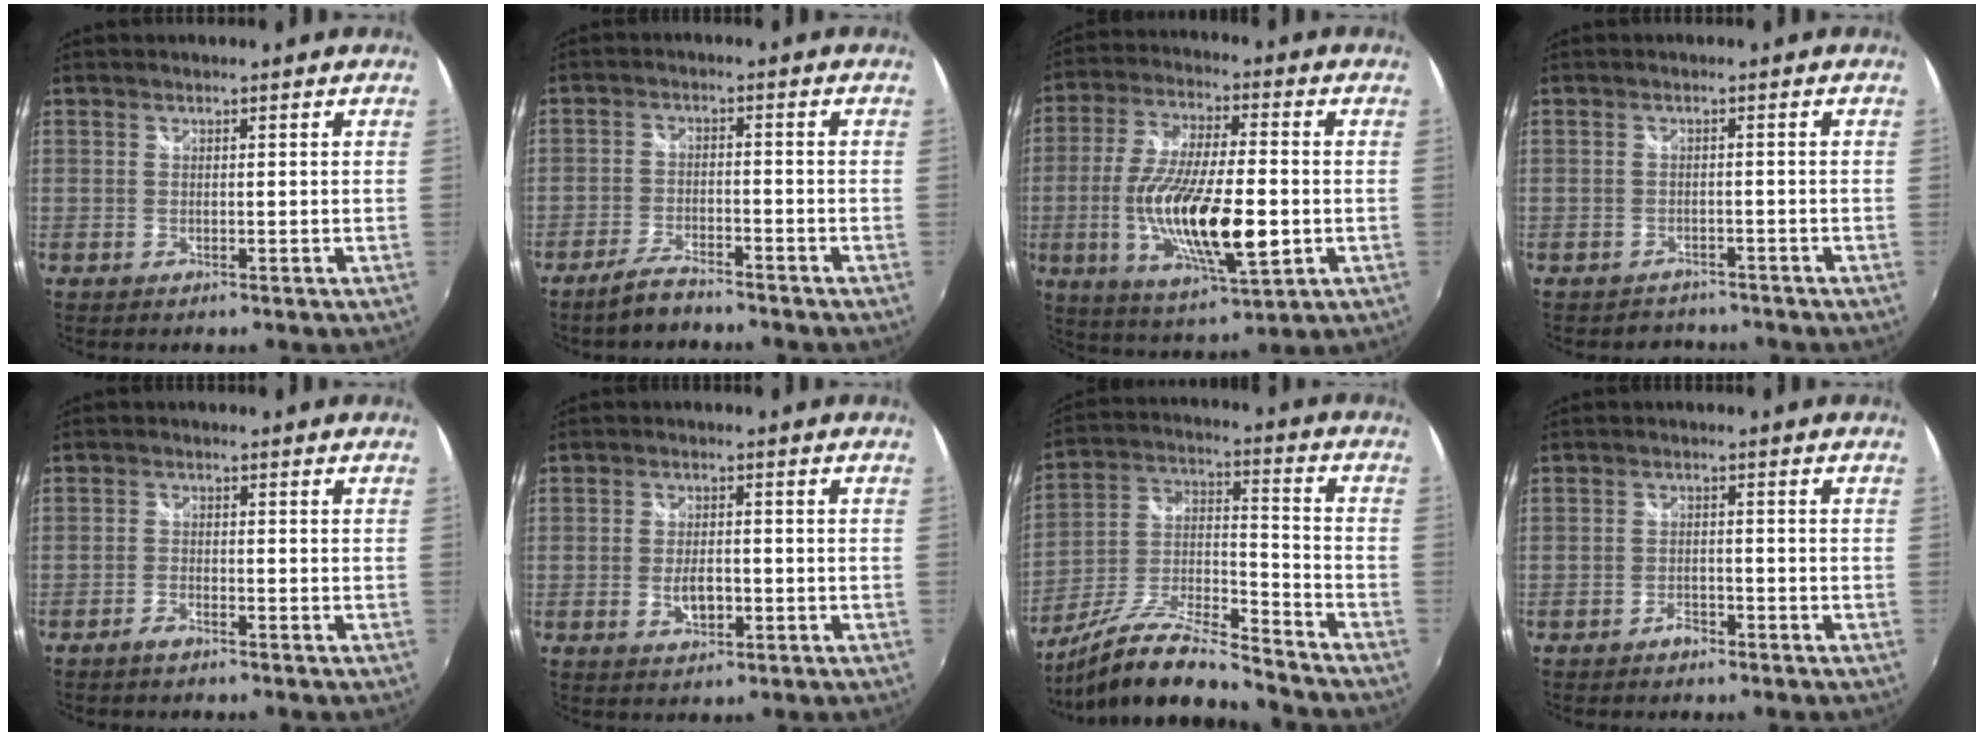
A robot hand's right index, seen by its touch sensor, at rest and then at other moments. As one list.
[{"total": 5.3, "force": [-4.5, 1.2, 2.5], "torque": [-0.069, -0.005, -0.084]}, {"total": 18.7, "force": [-3.5, 5.3, 17.6], "torque": [-0.343, -0.022, -0.059]}, {"total": 3.5, "force": [-3.1, 1.8, 0.0], "torque": [-0.011, -0.001, -0.046]}, {"total": 1.9, "force": [-1.5, 0.6, 0.9], "torque": [-0.034, 0.000, -0.034]}, {"total": 4.4, "force": [-1.2, 2.4, 3.5], "torque": [-0.067, -0.004, -0.018]}, {"total": 18.3, "force": [-15.0, 3.0, 10.0], "torque": [-0.194, -0.017, -0.273]}, {"total": 2.1, "force": [-1.7, 1.0, 0.7], "torque": [-0.017, 0.002, -0.029]}]